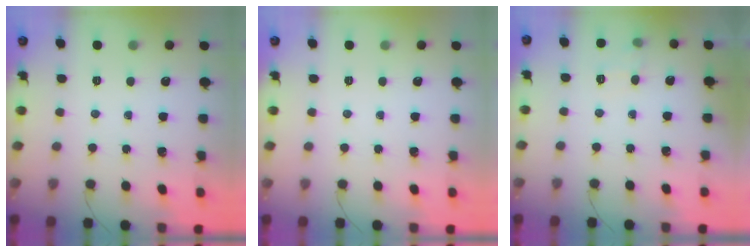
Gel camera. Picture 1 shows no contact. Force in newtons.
{"total": 0.0}
{"total": 5.1, "press": 4.7, "slide": 2.0}